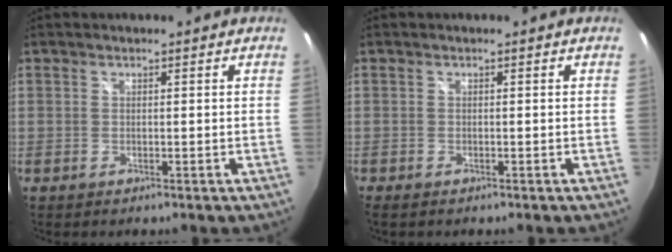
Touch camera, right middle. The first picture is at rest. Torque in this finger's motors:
{"motor_torque": [0.11, -0.26, 0.06, 0.02]}